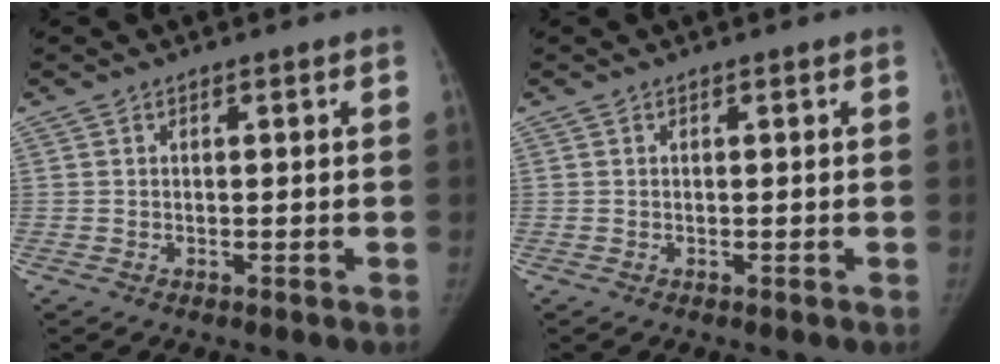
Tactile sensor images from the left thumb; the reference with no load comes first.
{"total": 0.0}